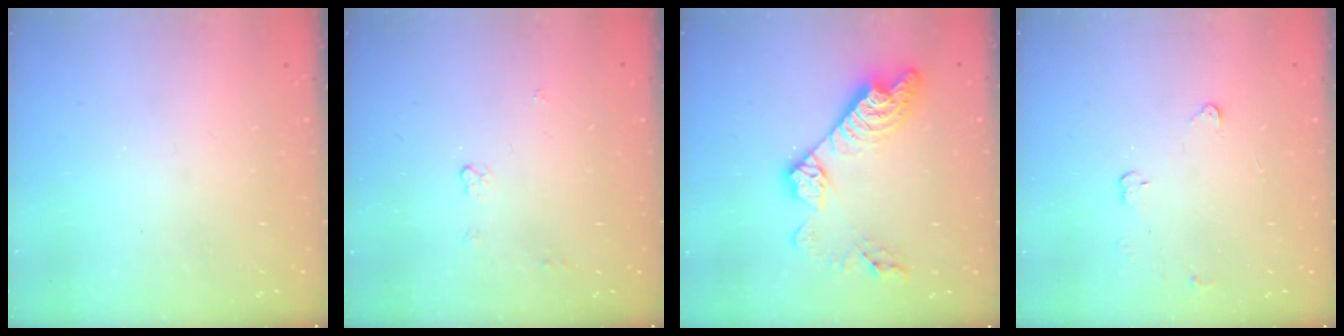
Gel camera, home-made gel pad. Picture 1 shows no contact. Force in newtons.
{"total": 3.6, "press": 3.6, "slide": 0.5}
{"total": 16.4, "press": 16.3, "slide": 1.1}
{"total": 2.9, "press": 2.9, "slide": 0.4}